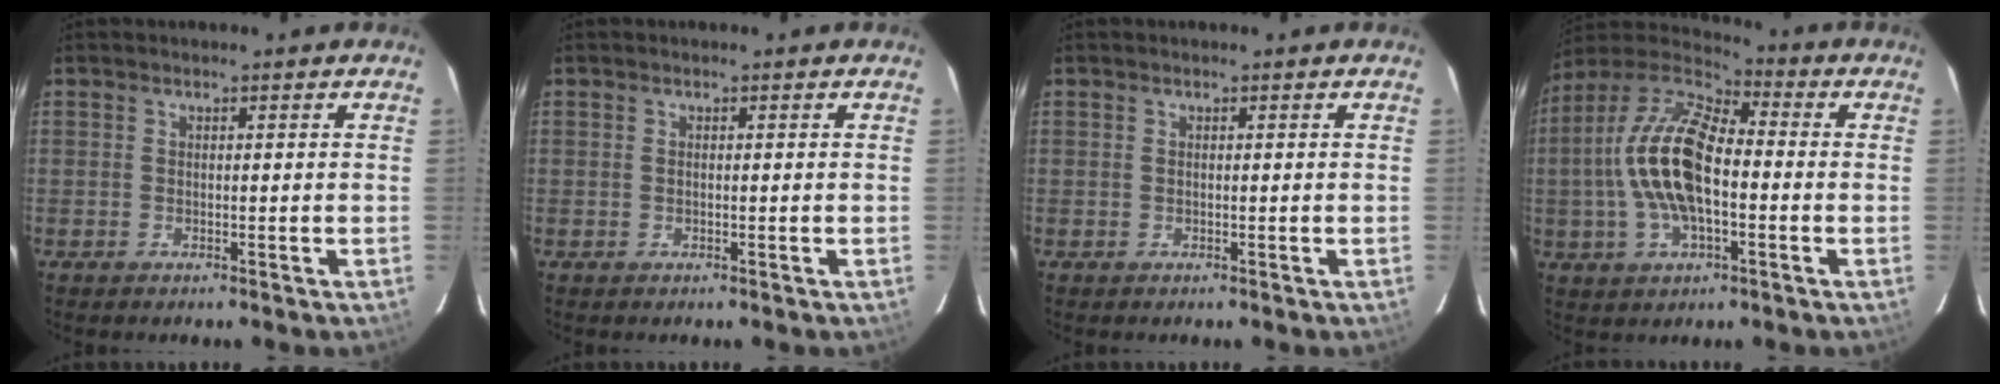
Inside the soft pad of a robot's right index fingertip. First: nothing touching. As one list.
[{"total": 0.0}, {"total": 0.0}, {"total": 16.5, "force": [-1.8, 7.6, 14.6], "torque": [-0.293, 0.011, -0.040]}]